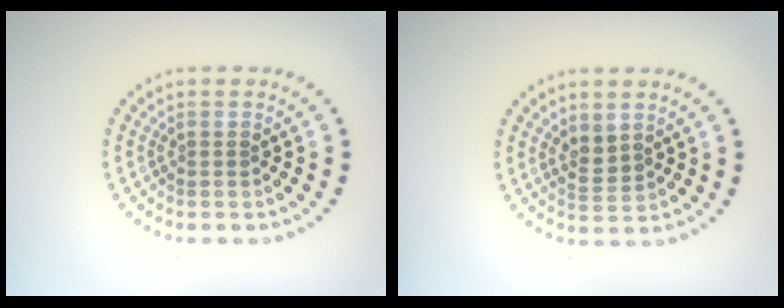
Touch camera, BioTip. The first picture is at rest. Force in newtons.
{"total": 1.9, "press": 1.7, "slide": 0.9}